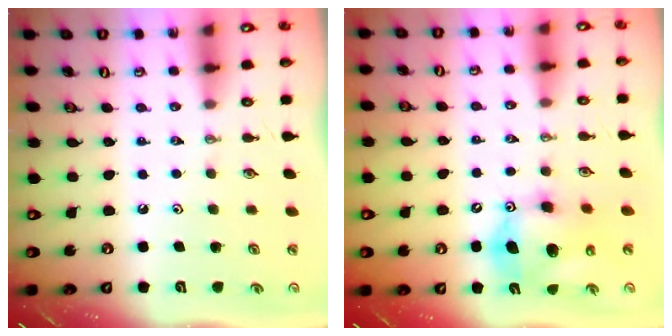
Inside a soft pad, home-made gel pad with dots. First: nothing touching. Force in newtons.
{"total": 12.0, "press": 11.8, "slide": 2.6}